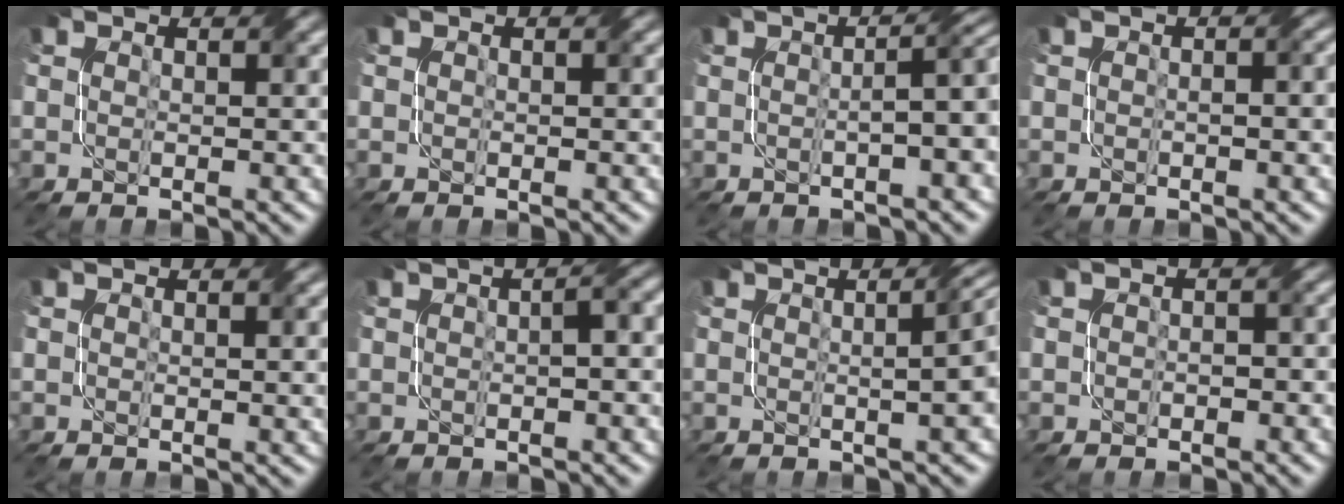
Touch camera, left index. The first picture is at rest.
{"total": 0.0}
{"total": 5.4, "force": [0.0, 1.9, 5.0], "torque": [-0.037, 0.021, -0.004]}
{"total": 2.5, "force": [0.2, 1.0, 2.3], "torque": [-0.032, 0.004, 0.000]}
{"total": 1.2, "force": [0.6, 0.3, 1.0], "torque": [-0.013, 0.001, 0.011]}
{"total": 2.5, "force": [0.0, 0.5, 2.4], "torque": [-0.032, 0.013, 0.001]}
{"total": 7.0, "force": [1.3, 3.1, 6.1], "torque": [-0.019, 0.043, -0.011]}
{"total": 1.5, "force": [-0.3, 1.0, 1.0], "torque": [-0.014, -0.002, -0.005]}